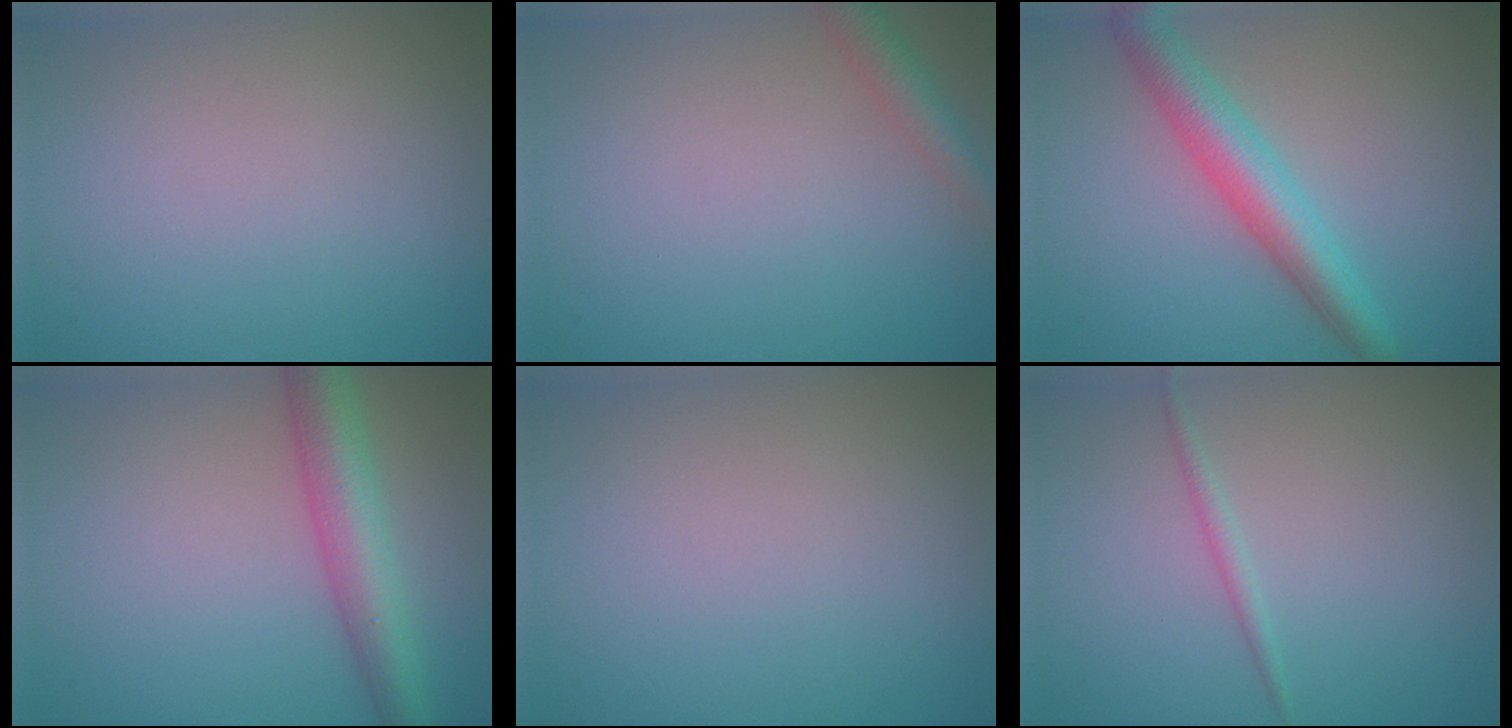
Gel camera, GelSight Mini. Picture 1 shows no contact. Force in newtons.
{"total": 2.4, "press": 2.4, "slide": 0.1}
{"total": 5.0, "press": 5.0, "slide": 0.0}
{"total": 5.6, "press": 5.6, "slide": 0.2}
{"total": 0.0}
{"total": 1.0, "press": 1.0, "slide": 0.0}